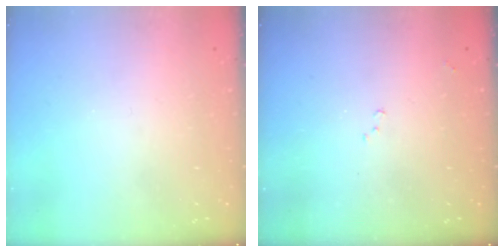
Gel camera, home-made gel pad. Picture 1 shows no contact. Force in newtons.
{"total": 7.4, "press": 7.3, "slide": 1.0}